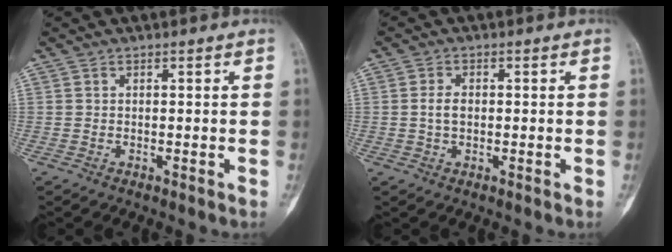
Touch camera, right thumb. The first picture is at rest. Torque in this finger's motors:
{"motor_torque": [0.17, 0.13, 0.19, -0.07, -0.04]}